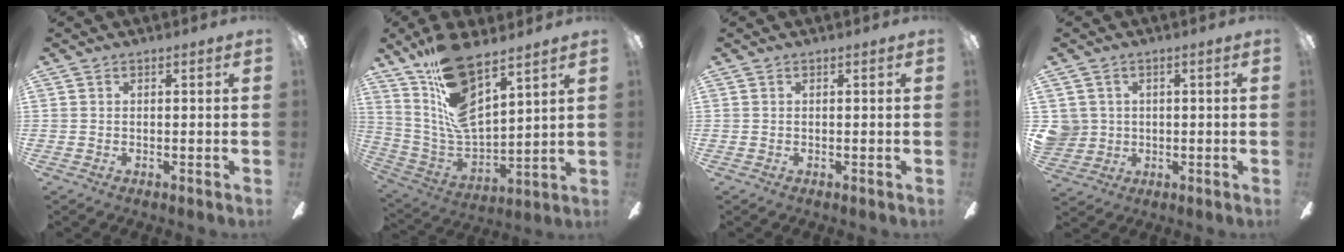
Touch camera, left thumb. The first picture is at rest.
{"total": 16.7, "force": [11.1, 6.8, 10.5], "torque": [-0.206, -0.067, 0.203]}
{"total": 0.0}
{"total": 4.8, "force": [1.0, 4.7, 0.6], "torque": [-0.025, 0.008, 0.020]}